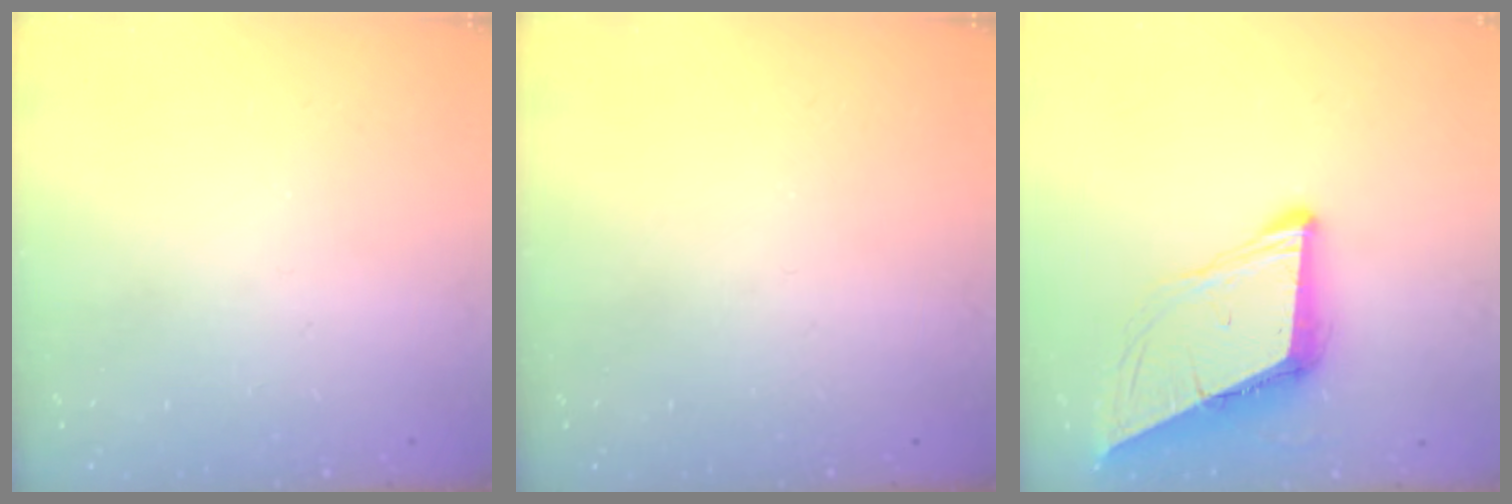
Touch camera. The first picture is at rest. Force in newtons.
{"total": 0.0}
{"total": 9.1, "press": 9.1, "slide": 0.4}